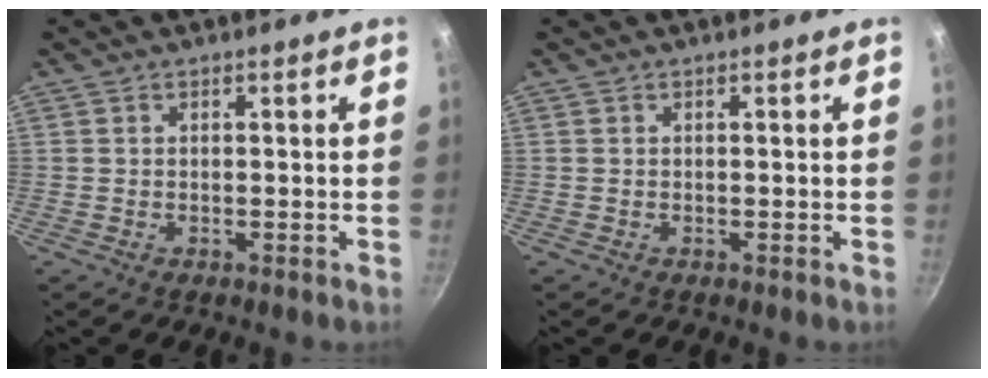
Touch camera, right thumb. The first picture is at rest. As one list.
[{"total": 0.0}]